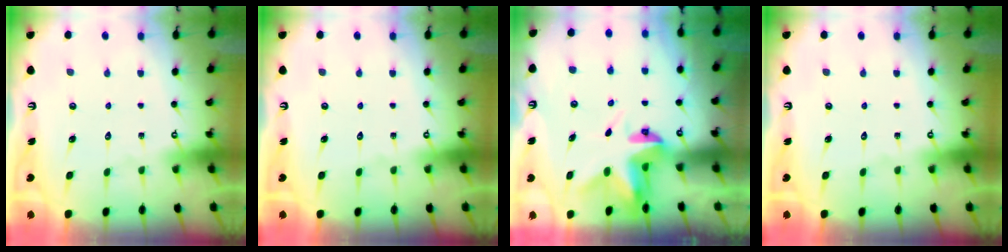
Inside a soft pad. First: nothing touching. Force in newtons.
{"total": 0.0}
{"total": 4.4, "press": 4.3, "slide": 0.3}
{"total": 0.0}